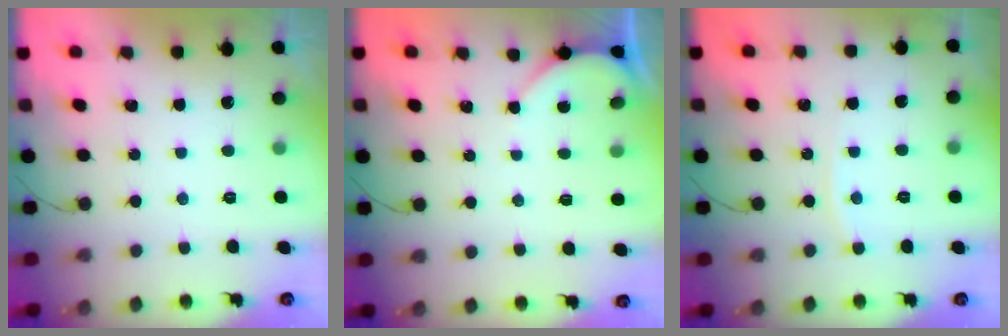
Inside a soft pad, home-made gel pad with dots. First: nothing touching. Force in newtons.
{"total": 2.2, "press": 2.2, "slide": 0.3}
{"total": 2.8, "press": 2.7, "slide": 0.3}